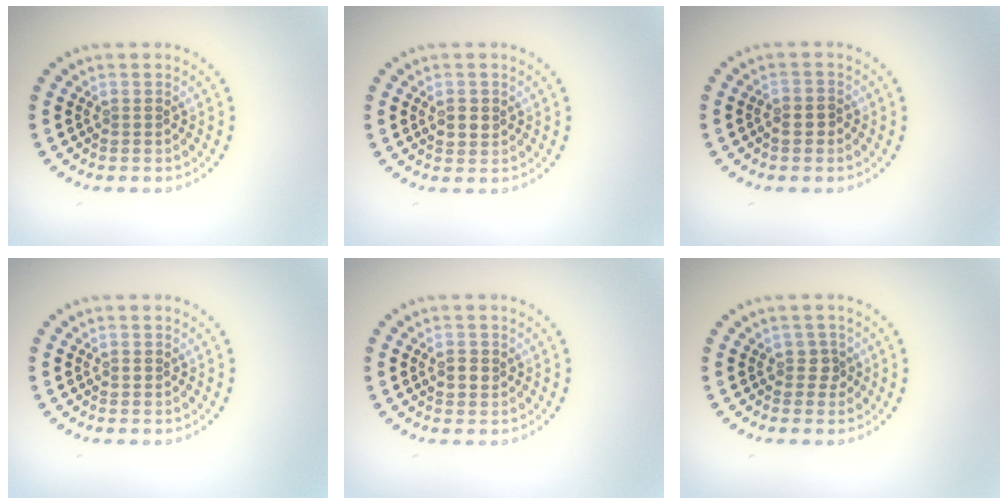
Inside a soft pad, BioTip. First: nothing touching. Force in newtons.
{"total": 1.6, "press": 1.6, "slide": 0.3}
{"total": 1.1, "press": 1.0, "slide": 0.6}
{"total": 0.6, "press": 0.6, "slide": 0.1}
{"total": 1.5, "press": 1.4, "slide": 0.2}
{"total": 1.3, "press": 1.0, "slide": 0.7}